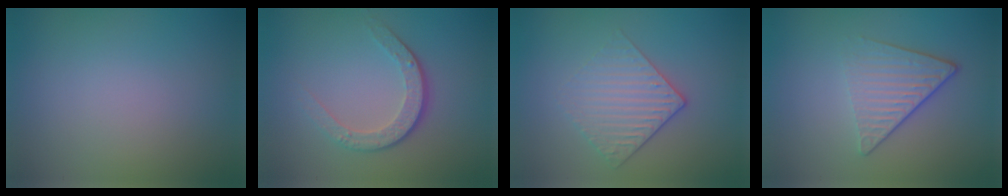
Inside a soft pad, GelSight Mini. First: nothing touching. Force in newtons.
{"total": 3.5, "press": 2.6, "slide": 2.4}
{"total": 3.0, "press": 2.6, "slide": 1.6}
{"total": 4.1, "press": 2.9, "slide": 2.8}